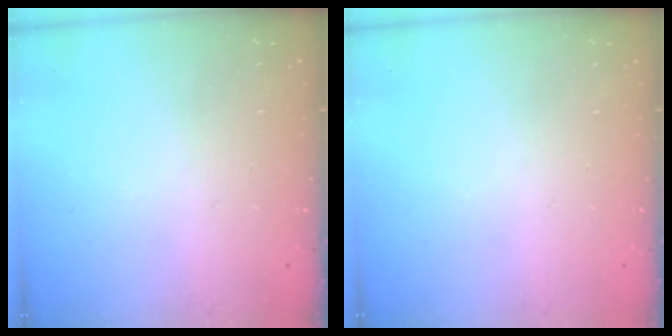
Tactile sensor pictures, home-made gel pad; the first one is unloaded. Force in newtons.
{"total": 0.0}